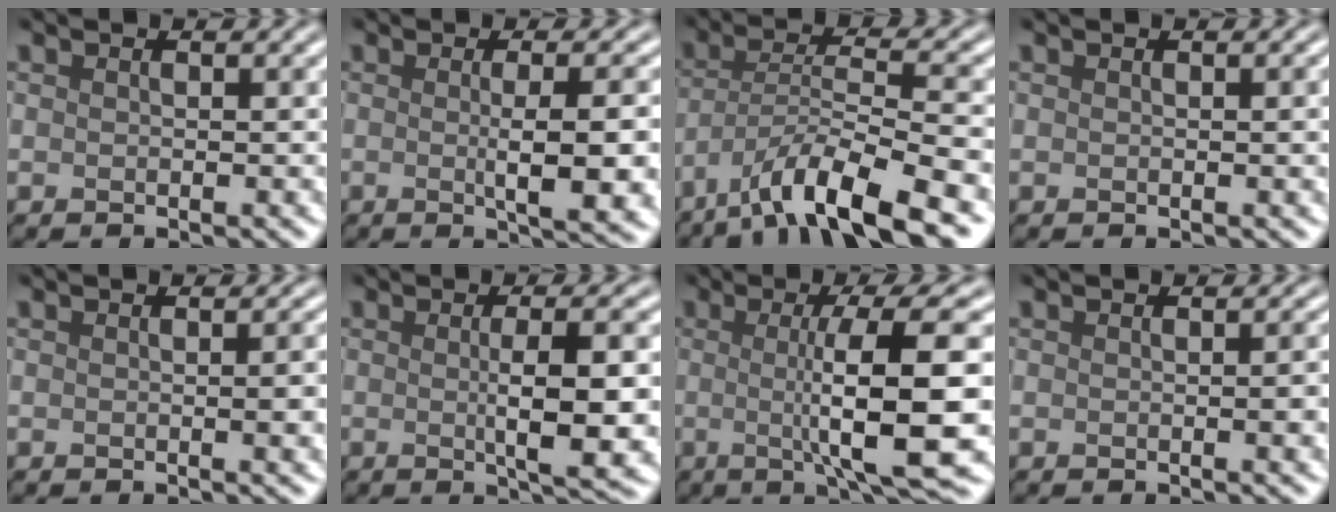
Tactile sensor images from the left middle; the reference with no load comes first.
{"total": 6.5, "force": [-0.6, 1.4, 6.3], "torque": [-0.088, -0.004, -0.005]}
{"total": 9.0, "force": [-6.0, 1.9, 6.5], "torque": [-0.110, 0.004, -0.110]}
{"total": 1.5, "force": [0.1, 0.4, 1.4], "torque": [-0.014, 0.004, -0.001]}
{"total": 2.7, "force": [-0.1, 0.7, 2.5], "torque": [-0.026, 0.003, -0.004]}
{"total": 6.6, "force": [-0.3, 1.4, 6.5], "torque": [-0.092, -0.002, -0.002]}
{"total": 10.5, "force": [-0.3, 2.2, 10.3], "torque": [-0.134, -0.004, -0.004]}
{"total": 2.2, "force": [-0.1, 0.6, 2.1], "torque": [-0.022, 0.002, -0.003]}